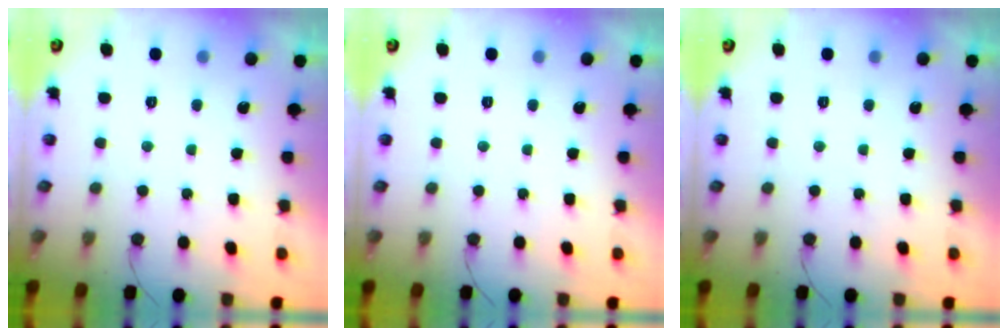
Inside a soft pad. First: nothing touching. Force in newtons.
{"total": 0.0}
{"total": 0.0}